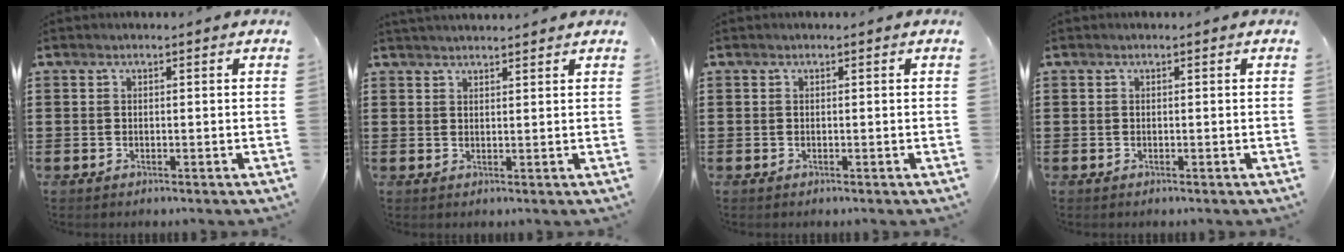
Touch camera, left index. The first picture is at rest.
{"total": 1.6, "force": [1.6, -0.1, 0.2], "torque": [-0.005, 0.002, 0.031]}
{"total": 0.0}
{"total": 0.0}